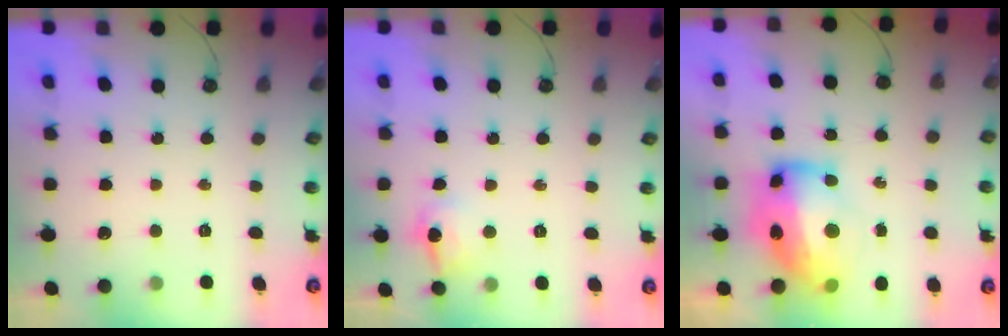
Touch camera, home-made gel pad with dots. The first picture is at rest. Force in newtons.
{"total": 10.5, "press": 10.5, "slide": 1.0}
{"total": 17.9, "press": 17.8, "slide": 1.5}